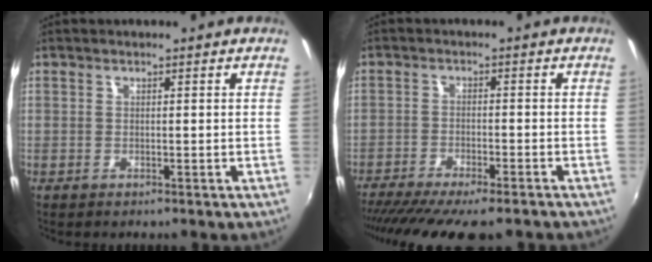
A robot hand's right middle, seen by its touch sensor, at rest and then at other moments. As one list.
[{"total": 14.9, "force": [-12.4, 2.6, 7.8], "torque": [-0.158, -0.052, -0.192]}]